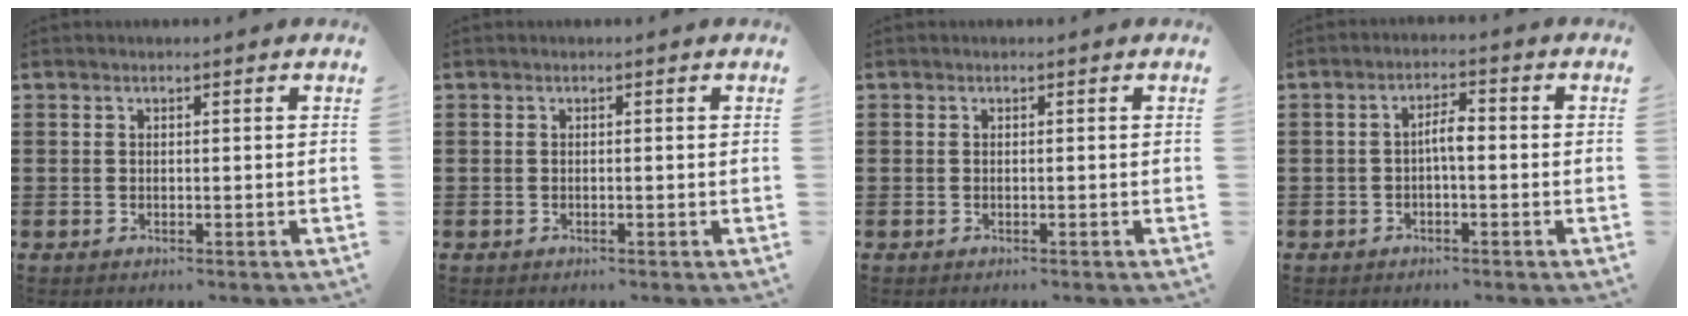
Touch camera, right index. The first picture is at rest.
{"total": 0.0}
{"total": 0.0}
{"total": 2.8, "force": [-0.5, 0.8, 2.7], "torque": [-0.050, 0.005, -0.012]}